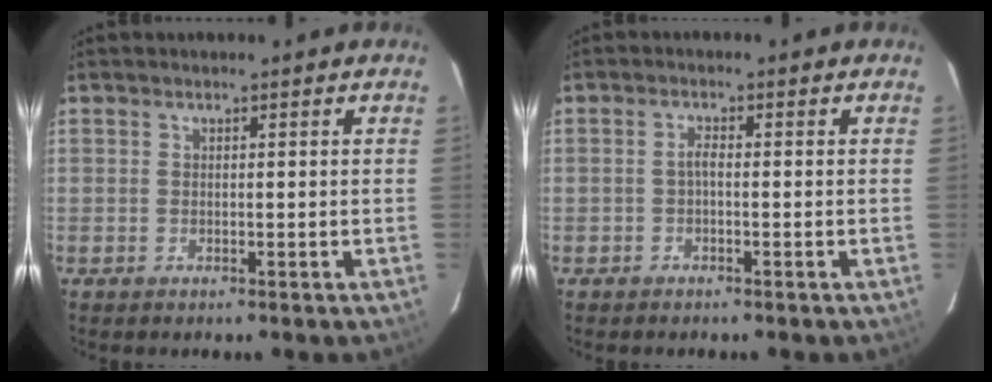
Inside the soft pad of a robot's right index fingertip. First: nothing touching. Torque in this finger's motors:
{"motor_torque": [0.27, -0.12, 0.20, 0.04]}